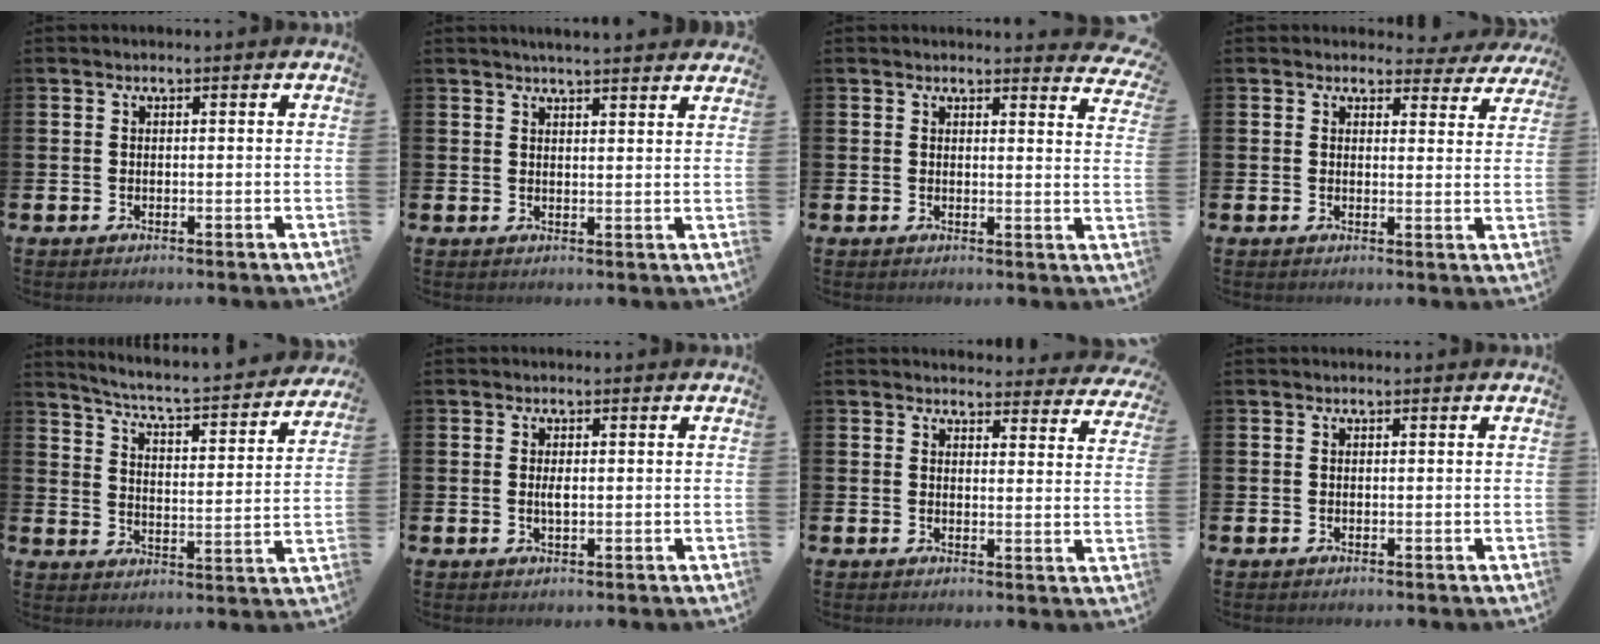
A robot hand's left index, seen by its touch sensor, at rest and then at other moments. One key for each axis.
{"total": 3.4, "fx": 3.3, "fy": -0.3, "fz": 0.4, "tx": -0.012, "ty": -0.014, "tz": 0.060}
{"total": 2.6, "fx": 2.6, "fy": 0.1, "fz": 0.1, "tx": 0.009, "ty": -0.022, "tz": 0.043}
{"total": 2.8, "fx": 2.5, "fy": 1.2, "fz": 0.2, "tx": 0.004, "ty": -0.015, "tz": 0.041}
{"total": 5.3, "fx": 5.0, "fy": 0.1, "fz": 1.9, "tx": -0.066, "ty": -0.046, "tz": 0.076}
{"total": 1.4, "fx": 0.2, "fy": 0.5, "fz": 1.4, "tx": -0.020, "ty": 0.000, "tz": -0.001}
{"total": 3.4, "fx": 3.3, "fy": 0.9, "fz": 0.0, "tx": 0.000, "ty": -0.022, "tz": 0.056}
{"total": 0.0}